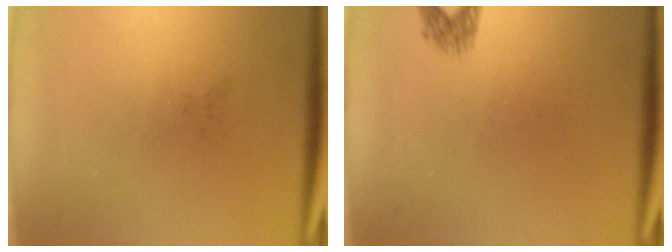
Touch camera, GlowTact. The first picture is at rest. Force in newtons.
{"total": 1.3}